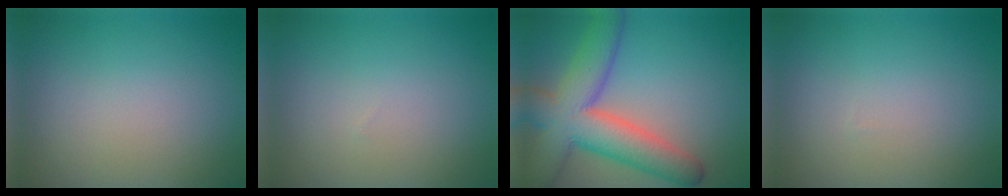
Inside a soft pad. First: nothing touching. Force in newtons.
{"total": 0.0}
{"total": 10.2, "press": 10.2, "slide": 0.6}
{"total": 0.0}